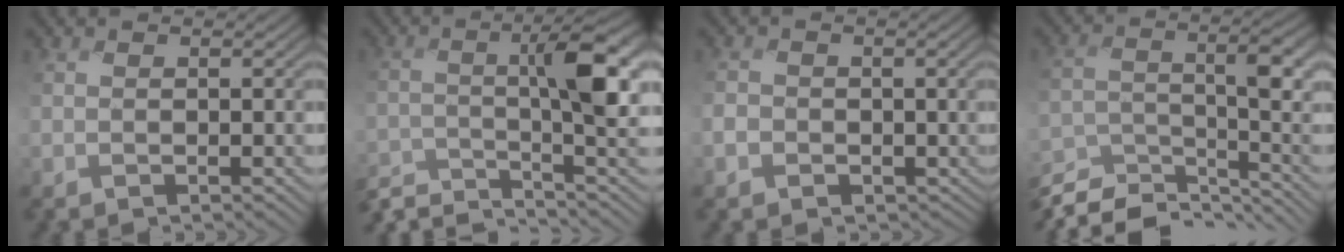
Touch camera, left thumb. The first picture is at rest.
{"total": 8.9, "force": [-5.6, 1.5, 6.7], "torque": [-0.090, -0.003, -0.118]}
{"total": 2.6, "force": [-1.0, 2.4, 0.4], "torque": [-0.017, -0.007, -0.024]}
{"total": 9.5, "force": [-8.5, 2.0, 3.6], "torque": [-0.078, -0.006, -0.169]}